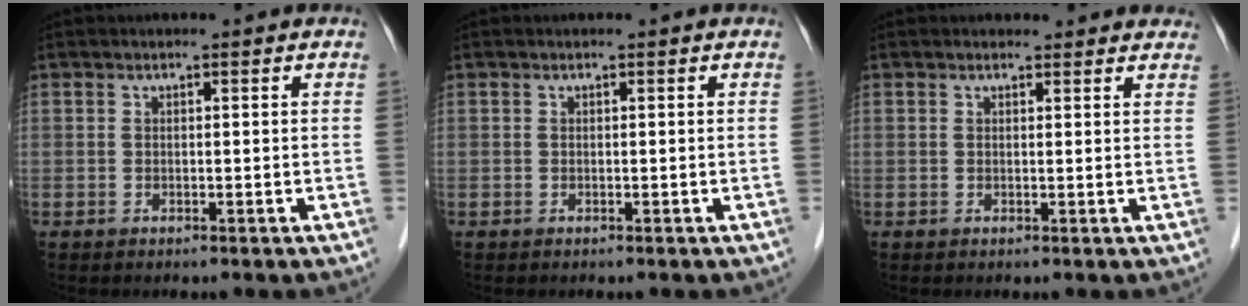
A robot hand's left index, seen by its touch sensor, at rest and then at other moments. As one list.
[{"total": 0.0}, {"total": 4.1, "force": [3.8, 1.5, 0.5], "torque": [0.003, 0.007, 0.031]}]